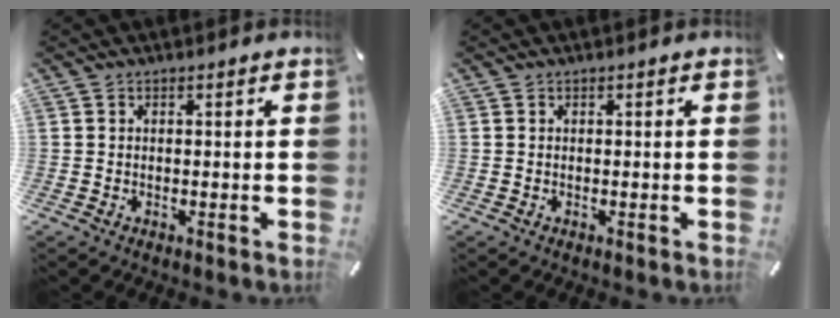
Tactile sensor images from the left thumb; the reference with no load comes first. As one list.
[{"total": 0.0}]